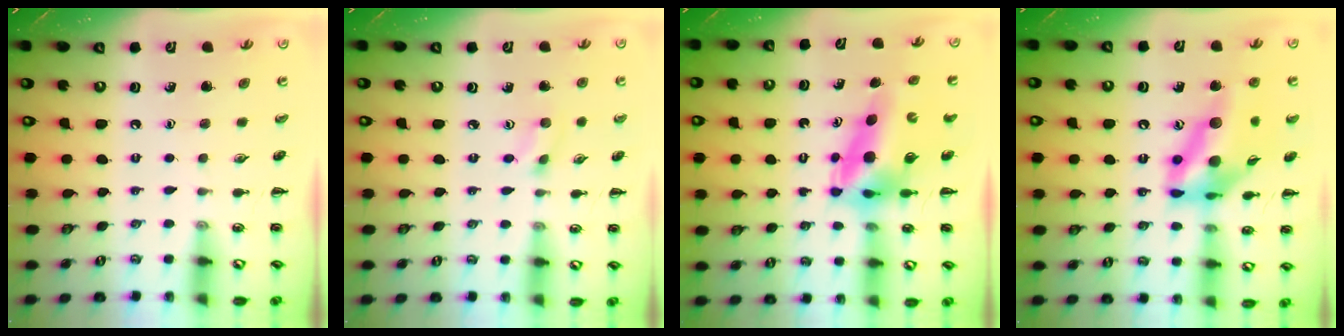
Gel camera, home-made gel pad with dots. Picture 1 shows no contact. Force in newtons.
{"total": 2.7, "press": 2.5, "slide": 1.0}
{"total": 7.1, "press": 6.7, "slide": 2.5}
{"total": 14.8, "press": 14.0, "slide": 5.0}